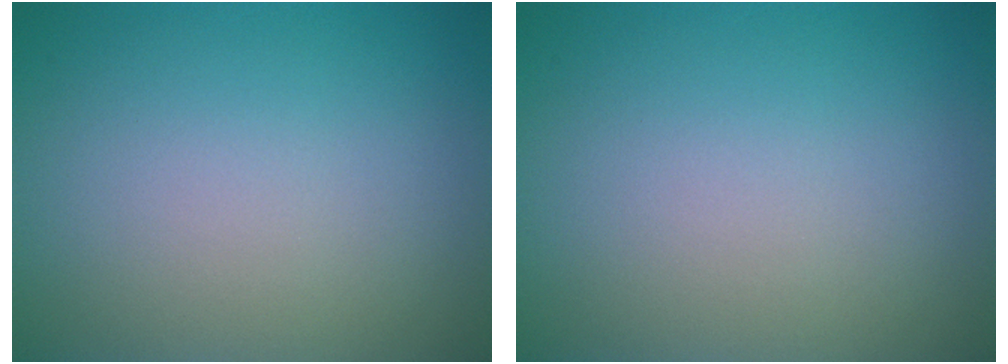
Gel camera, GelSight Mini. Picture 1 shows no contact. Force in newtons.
{"total": 0.0}